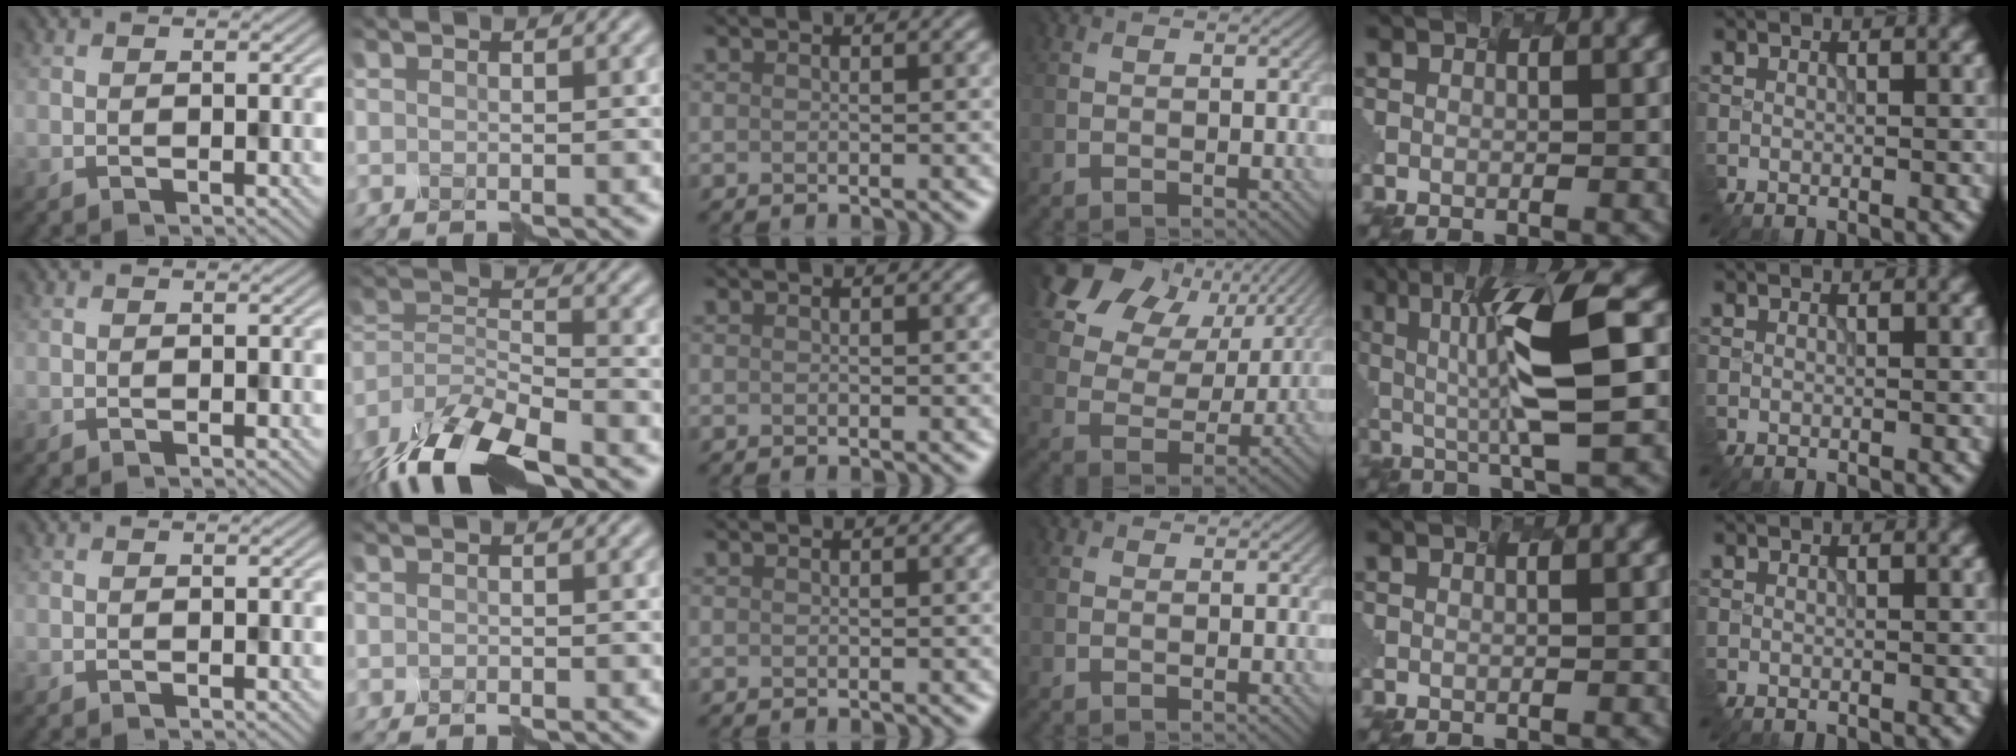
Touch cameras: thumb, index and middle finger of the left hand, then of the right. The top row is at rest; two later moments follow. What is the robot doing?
{"motion": "disassemble", "object": "puzzle pieces"}